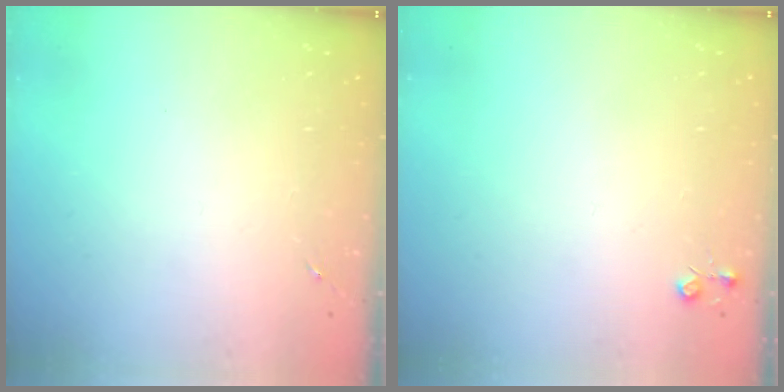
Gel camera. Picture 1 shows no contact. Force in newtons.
{"total": 3.7, "press": 3.7, "slide": 0.5}